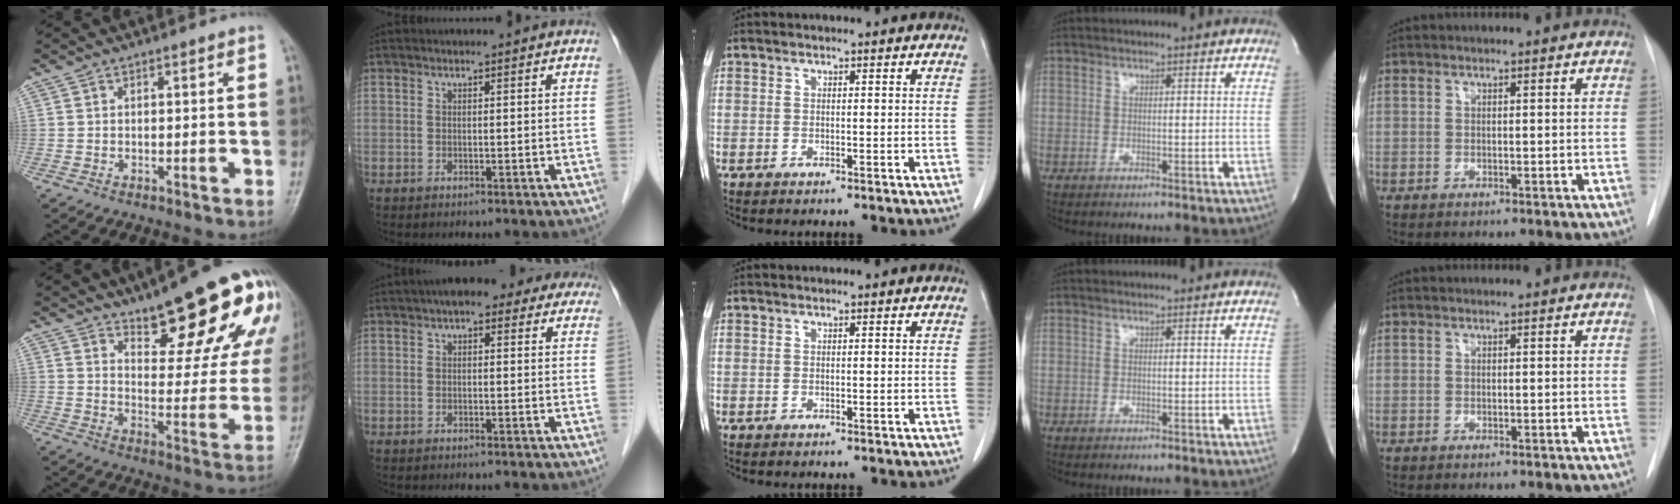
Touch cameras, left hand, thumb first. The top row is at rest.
{"thumb": {"total": 21.7, "force": [13.6, 6.5, 15.6], "torque": [-0.172, -0.073, 0.191]}, "index": {"total": 7.4, "force": [4.9, 3.5, 4.4], "torque": [-0.044, 0.037, 0.052]}}